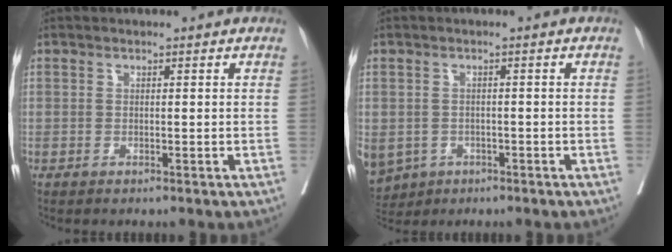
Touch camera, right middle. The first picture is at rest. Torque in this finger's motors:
{"motor_torque": [0.49, -0.35, 1.05, 0.21]}